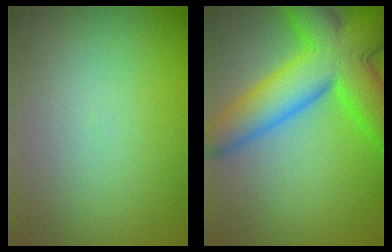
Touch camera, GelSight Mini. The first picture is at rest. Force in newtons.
{"total": 10.8, "press": 10.8, "slide": 0.4}